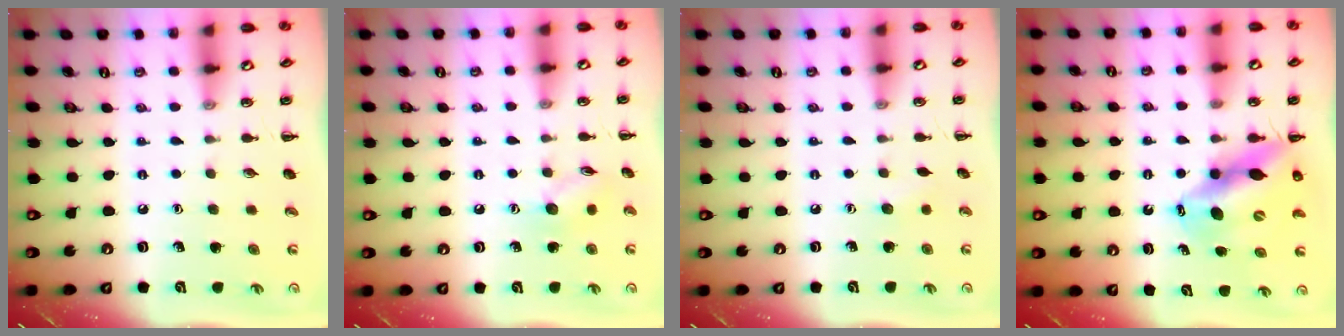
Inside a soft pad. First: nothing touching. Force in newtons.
{"total": 7.3, "press": 7.3, "slide": 0.9}
{"total": 3.9, "press": 3.8, "slide": 1.0}
{"total": 13.6, "press": 13.1, "slide": 3.5}